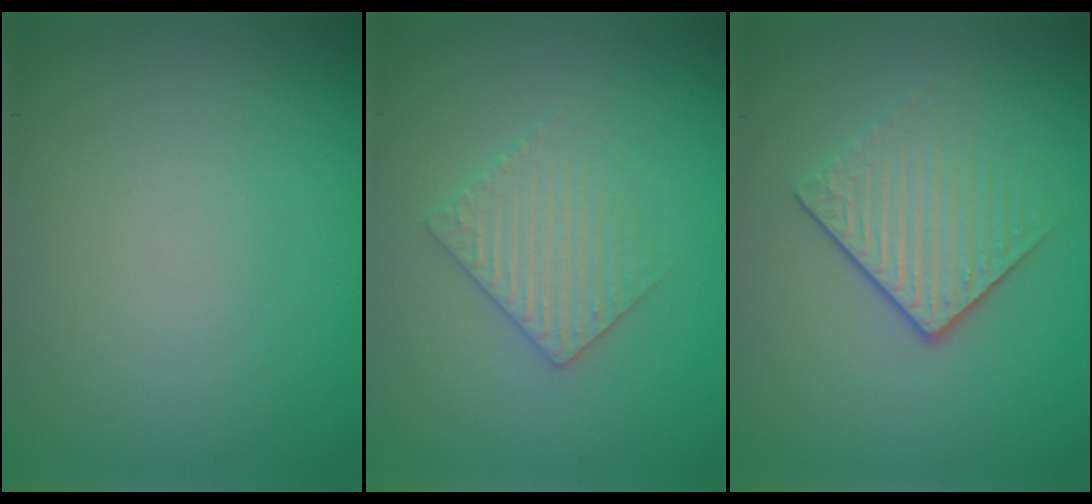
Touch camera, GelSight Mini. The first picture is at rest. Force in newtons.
{"total": 3.0, "press": 2.9, "slide": 0.6}
{"total": 3.9, "press": 2.8, "slide": 2.7}